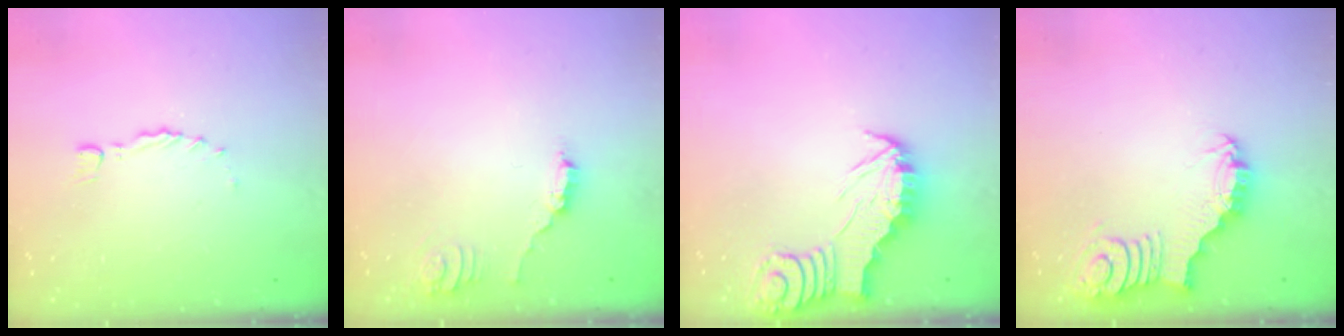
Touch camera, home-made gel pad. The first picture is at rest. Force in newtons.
{"total": 3.8, "press": 3.8, "slide": 0.2}
{"total": 2.4, "press": 2.4, "slide": 0.2}
{"total": 3.0, "press": 3.0, "slide": 0.0}